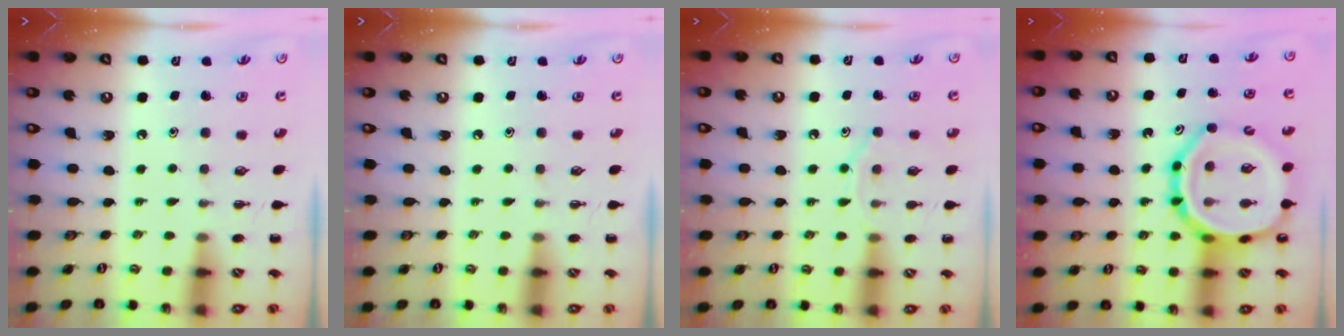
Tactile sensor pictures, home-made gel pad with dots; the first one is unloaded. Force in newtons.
{"total": 0.0}
{"total": 8.1, "press": 8.1, "slide": 0.7}
{"total": 19.7, "press": 19.4, "slide": 3.6}